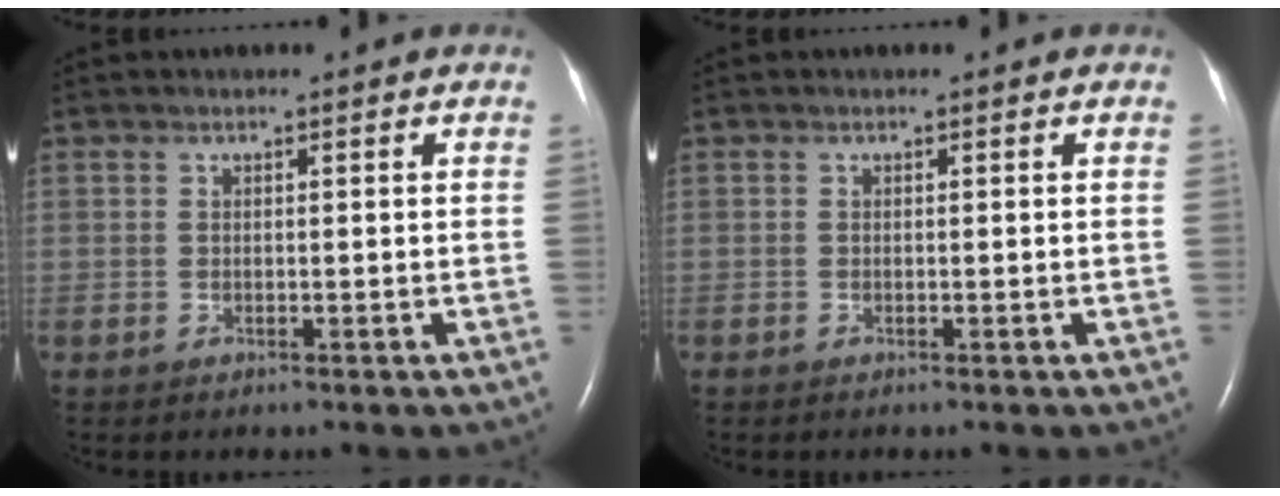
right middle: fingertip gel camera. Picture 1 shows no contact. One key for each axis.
{"total": 0.0}